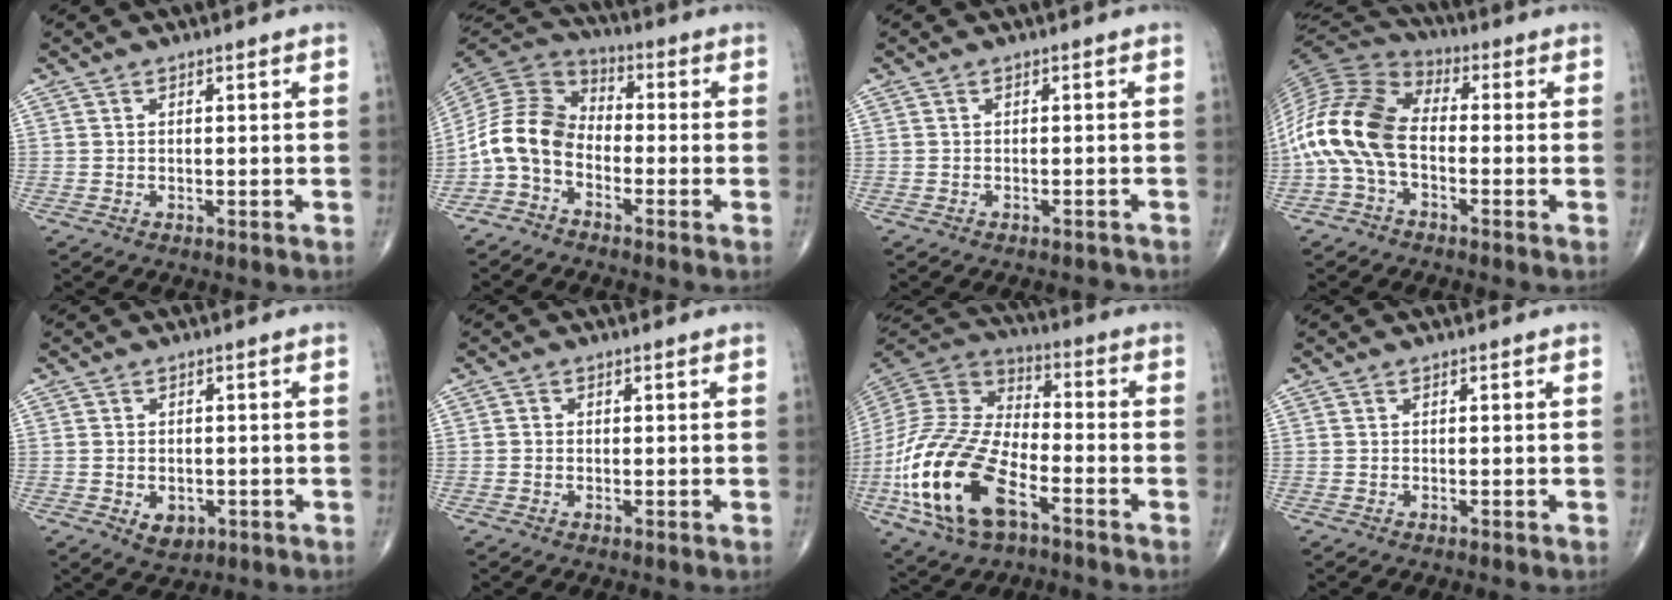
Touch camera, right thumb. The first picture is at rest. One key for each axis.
{"total": 9.9, "fx": -3.6, "fy": 6.8, "fz": 6.2, "tx": -0.117, "ty": 0.054, "tz": -0.089}
{"total": 1.5, "fx": -1.4, "fy": 0.4, "fz": 0.2, "tx": -0.008, "ty": 0.010, "tz": -0.017}
{"total": 15.7, "fx": -2.5, "fy": 9.2, "fz": 12.4, "tx": -0.261, "ty": 0.043, "tz": -0.059}
{"total": 4.0, "fx": -1.3, "fy": 2.9, "fz": 2.5, "tx": -0.025, "ty": 0.002, "tz": -0.011}
{"total": 0.8, "fx": -0.2, "fy": 0.7, "fz": 0.2, "tx": -0.001, "ty": 0.002, "tz": -0.006}
{"total": 22.4, "fx": -8.8, "fy": 11.1, "fz": 17.3, "tx": -0.357, "ty": 0.035, "tz": -0.163}
{"total": 0.0}